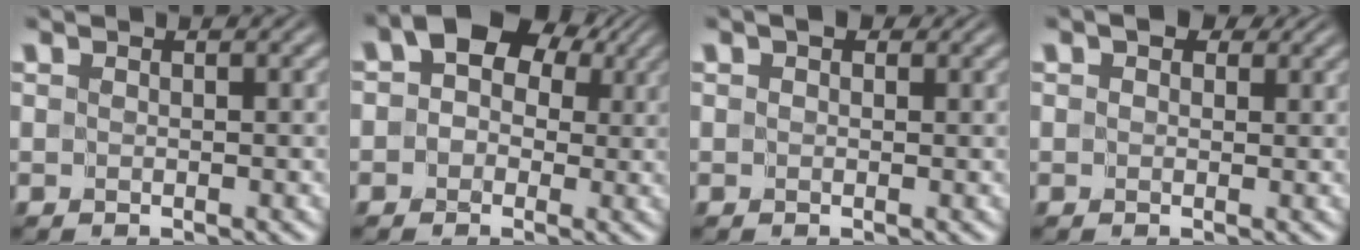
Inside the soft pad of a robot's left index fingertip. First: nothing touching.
{"total": 7.6, "force": [2.7, 5.4, 4.6], "torque": [-0.048, 0.035, 0.009]}
{"total": 0.9, "force": [0.5, 0.5, 0.5], "torque": [0.000, 0.003, -0.001]}
{"total": 1.7, "force": [0.8, 1.0, 1.0], "torque": [-0.008, 0.003, 0.006]}